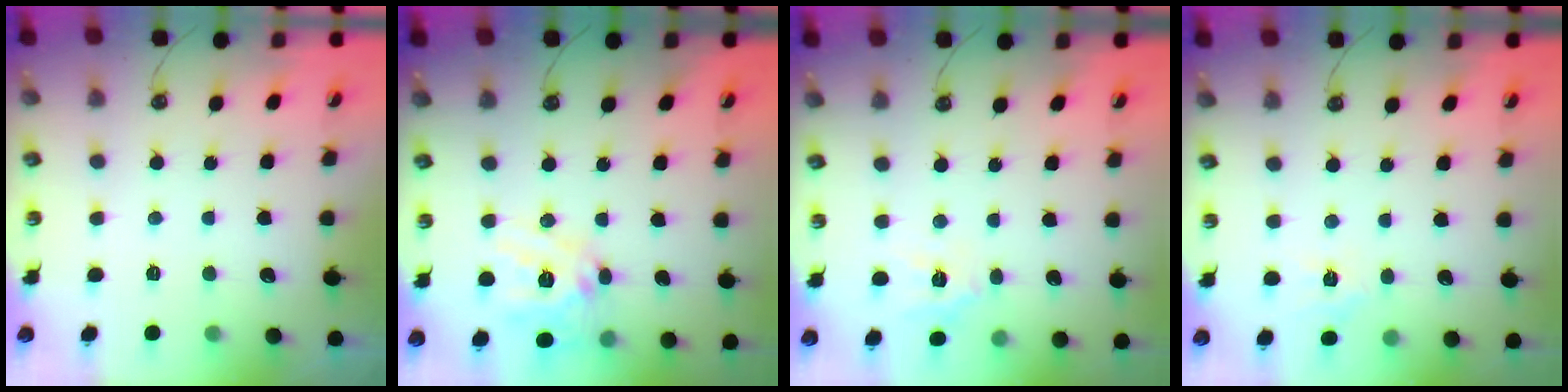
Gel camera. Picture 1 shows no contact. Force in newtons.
{"total": 15.5, "press": 15.3, "slide": 2.3}
{"total": 8.1, "press": 8.1, "slide": 0.8}
{"total": 3.9, "press": 3.9, "slide": 0.4}